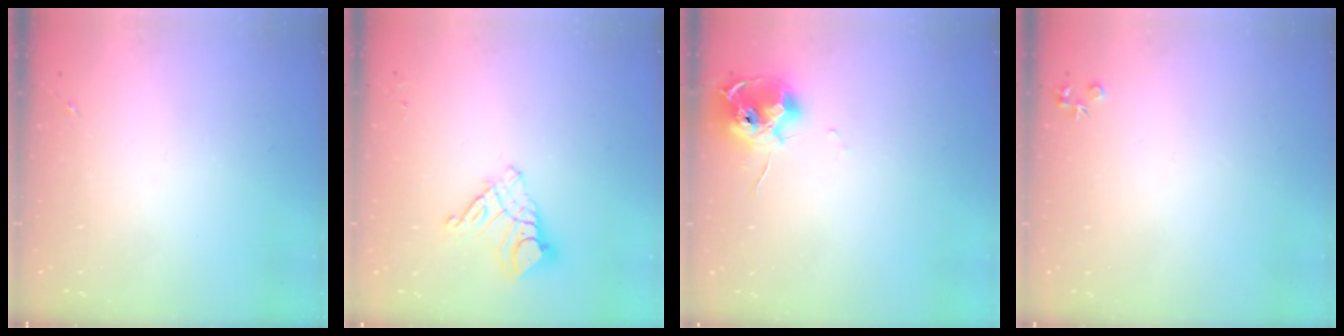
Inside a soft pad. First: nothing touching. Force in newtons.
{"total": 9.7, "press": 9.7, "slide": 1.1}
{"total": 10.6, "press": 10.5, "slide": 0.8}
{"total": 4.0, "press": 4.0, "slide": 0.6}